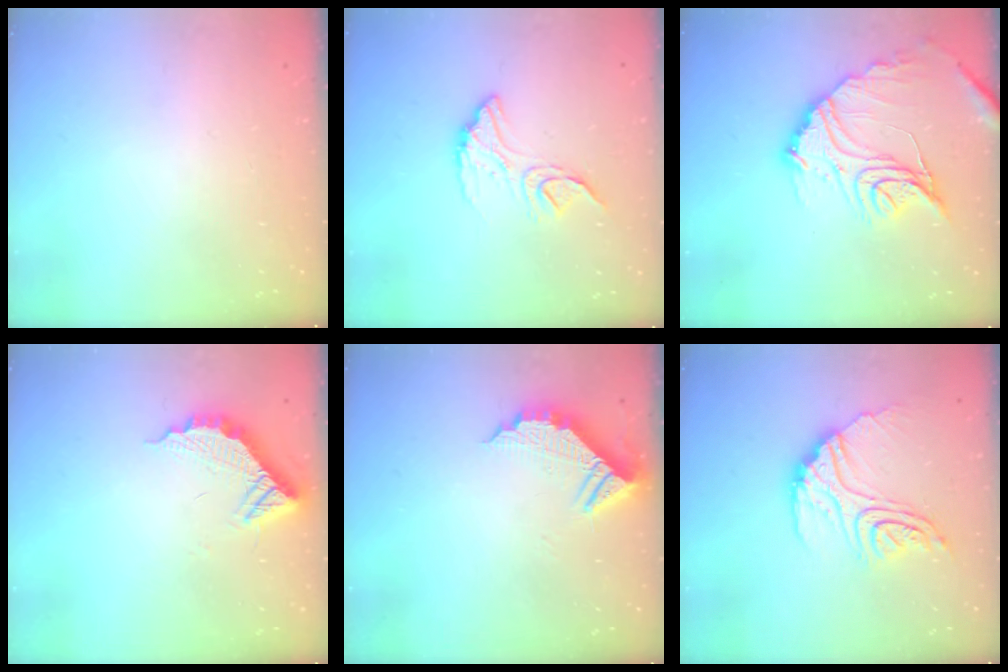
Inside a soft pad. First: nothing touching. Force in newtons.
{"total": 12.1, "press": 12.1, "slide": 0.7}
{"total": 19.4, "press": 19.3, "slide": 1.8}
{"total": 10.7, "press": 10.7, "slide": 0.3}
{"total": 8.9, "press": 8.9, "slide": 0.9}
{"total": 17.0, "press": 17.0, "slide": 1.5}